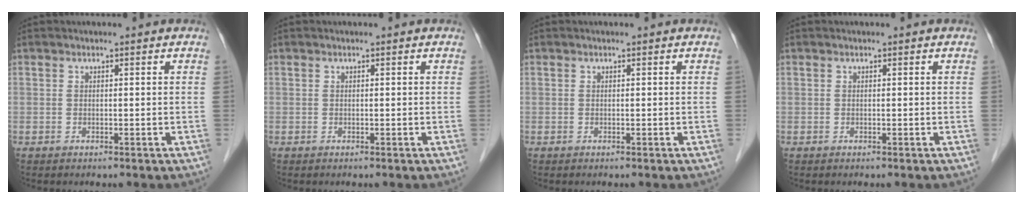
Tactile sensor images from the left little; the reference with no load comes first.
{"total": 0.0}
{"total": 0.0}
{"total": 0.0}